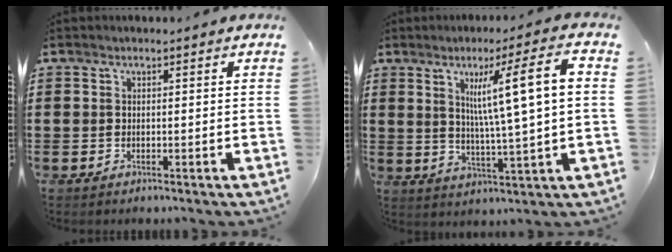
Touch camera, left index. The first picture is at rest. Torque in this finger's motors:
{"motor_torque": [2.14, 0.00, 0.44, 0.21]}